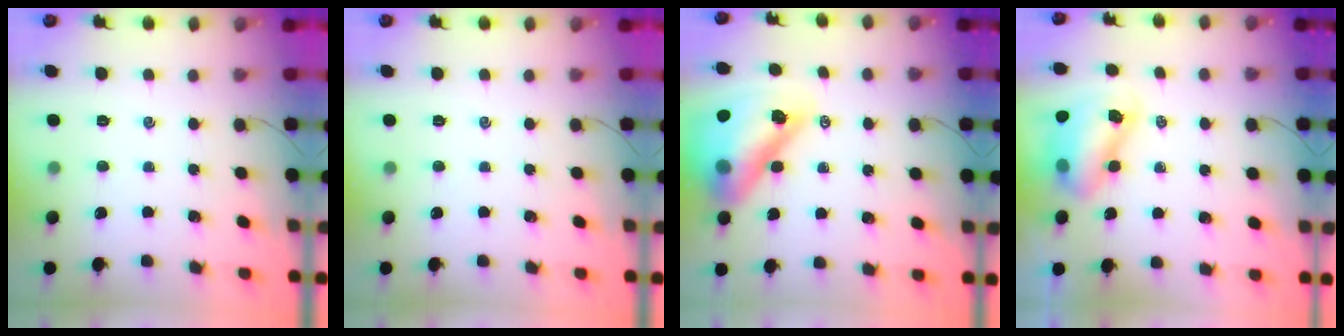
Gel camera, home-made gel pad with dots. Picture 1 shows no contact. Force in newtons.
{"total": 0.0}
{"total": 19.3, "press": 18.5, "slide": 5.5}
{"total": 8.2, "press": 8.0, "slide": 2.0}